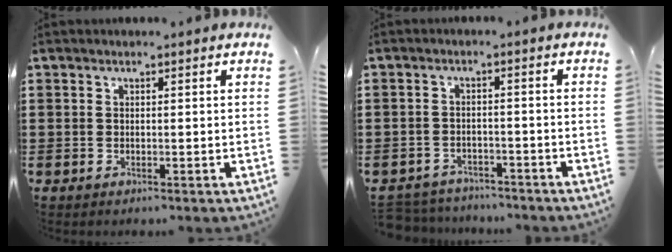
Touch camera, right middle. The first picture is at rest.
{"total": 3.5, "force": [-3.4, 0.6, -0.2], "torque": [-0.003, 0.001, -0.074]}